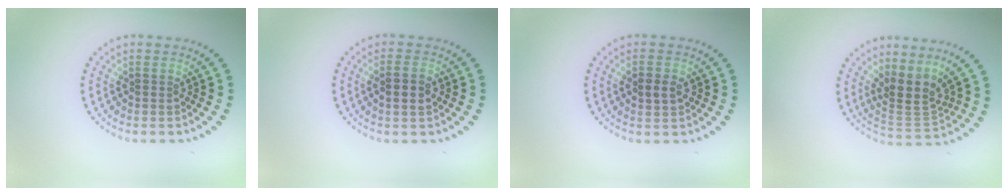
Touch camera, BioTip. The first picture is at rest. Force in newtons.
{"total": 2.4, "press": 2.3, "slide": 0.6}
{"total": 1.9, "press": 1.9, "slide": 0.1}
{"total": 3.4, "press": 2.4, "slide": 2.5}